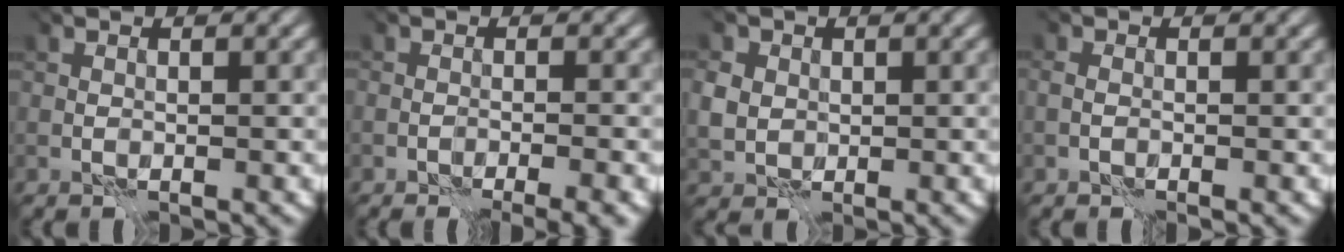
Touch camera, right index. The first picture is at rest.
{"total": 3.1, "force": [-1.6, 1.1, 2.5], "torque": [-0.014, -0.001, -0.022]}
{"total": 2.7, "force": [0.6, 2.5, 0.9], "torque": [-0.040, 0.007, 0.011]}
{"total": 0.7, "force": [-0.4, 0.5, 0.4], "torque": [-0.006, 0.002, -0.009]}